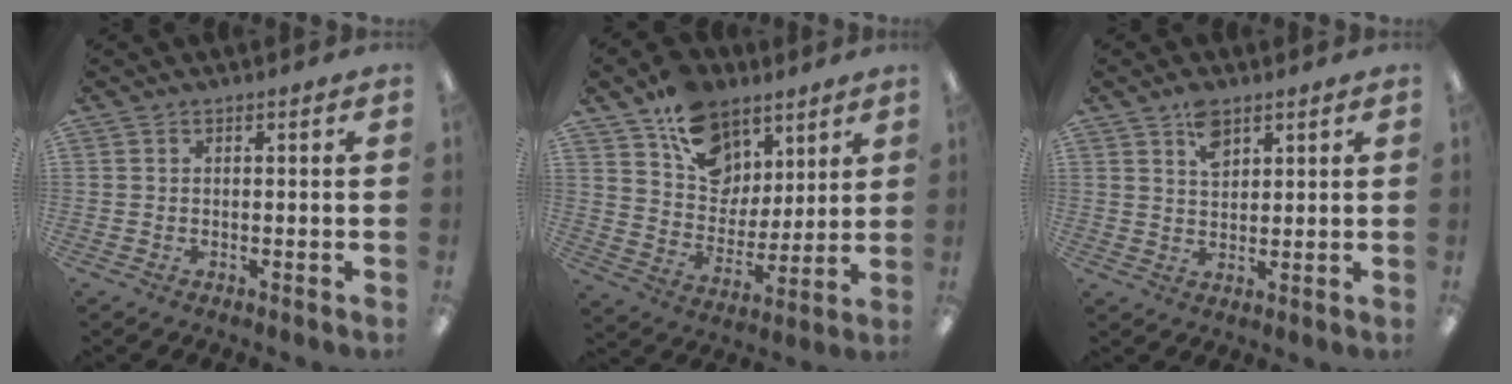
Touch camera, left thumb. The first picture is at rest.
{"total": 15.0, "force": [9.3, 10.4, 5.6], "torque": [-0.098, -0.052, 0.180]}
{"total": 5.4, "force": [3.3, 3.1, 2.9], "torque": [-0.042, -0.008, 0.056]}